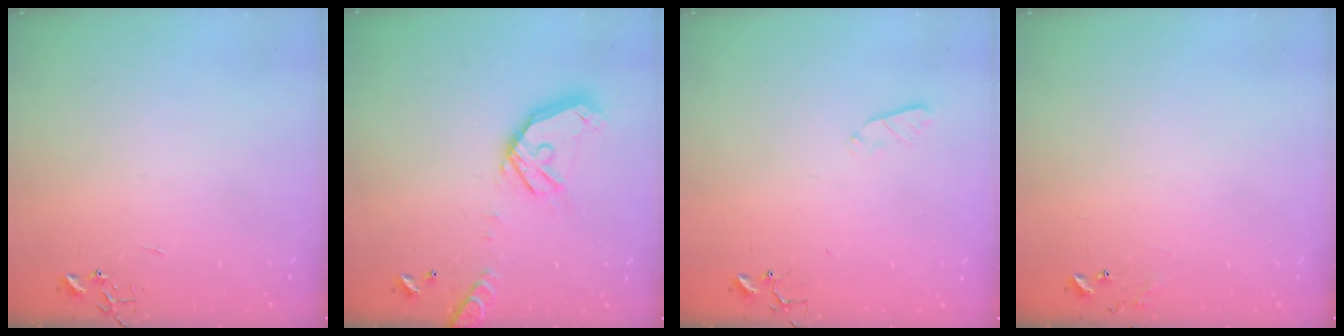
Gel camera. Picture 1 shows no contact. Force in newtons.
{"total": 16.2, "press": 16.0, "slide": 2.7}
{"total": 2.9, "press": 2.8, "slide": 0.5}
{"total": 7.0, "press": 7.0, "slide": 0.5}